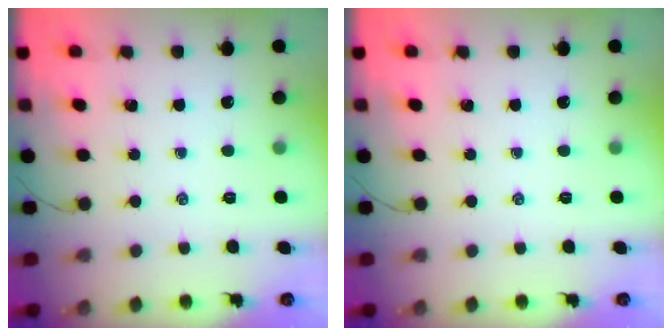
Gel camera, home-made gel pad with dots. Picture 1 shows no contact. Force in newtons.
{"total": 0.0}